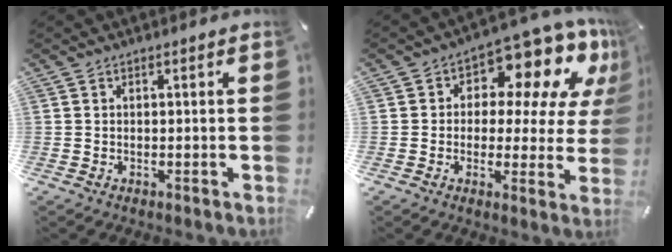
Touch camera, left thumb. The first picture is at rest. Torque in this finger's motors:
{"motor_torque": [0.75, 0.13, 0.38, 0.31, 0.07]}